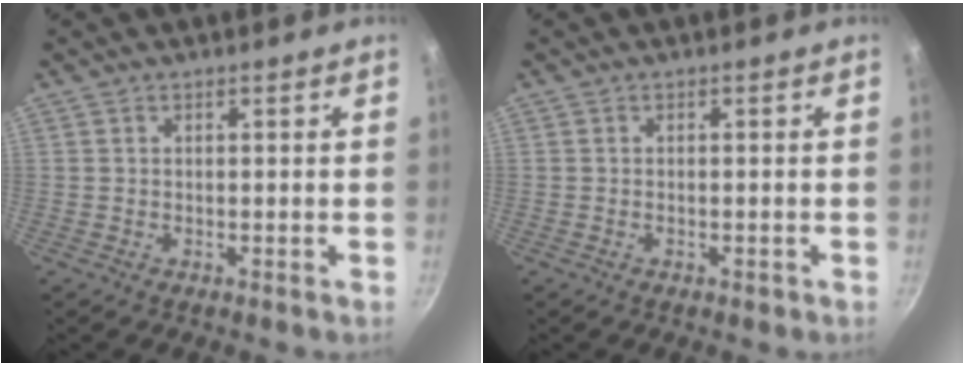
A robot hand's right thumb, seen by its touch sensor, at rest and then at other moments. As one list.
[{"total": 0.8, "force": [-0.4, 0.4, 0.5], "torque": [-0.007, 0.002, -0.006]}]